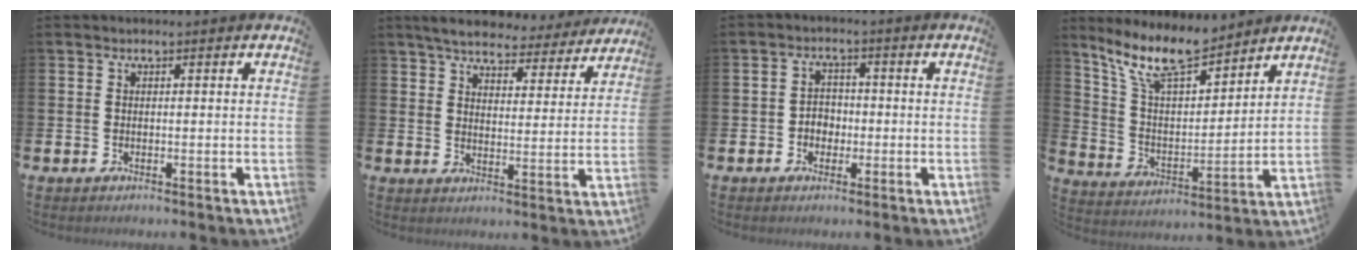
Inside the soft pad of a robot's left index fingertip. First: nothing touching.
{"total": 5.7, "force": [5.4, 1.1, 1.2], "torque": [-0.039, -0.036, 0.092]}
{"total": 2.7, "force": [-0.9, 2.3, 1.1], "torque": [-0.022, 0.007, -0.023]}
{"total": 10.6, "force": [9.1, 2.5, 4.8], "torque": [-0.132, -0.038, 0.167]}